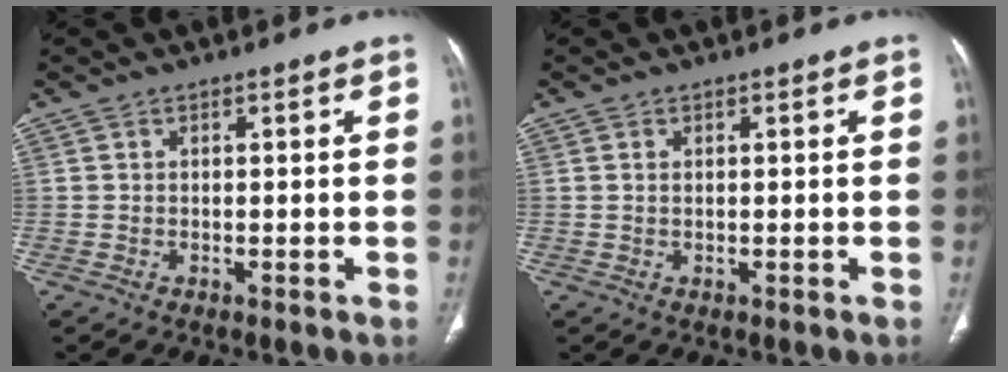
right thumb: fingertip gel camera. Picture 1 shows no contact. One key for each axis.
{"total": 0.5, "fx": 0.2, "fy": 0.3, "fz": 0.4, "tx": -0.013, "ty": 0.004, "tz": 0.004}